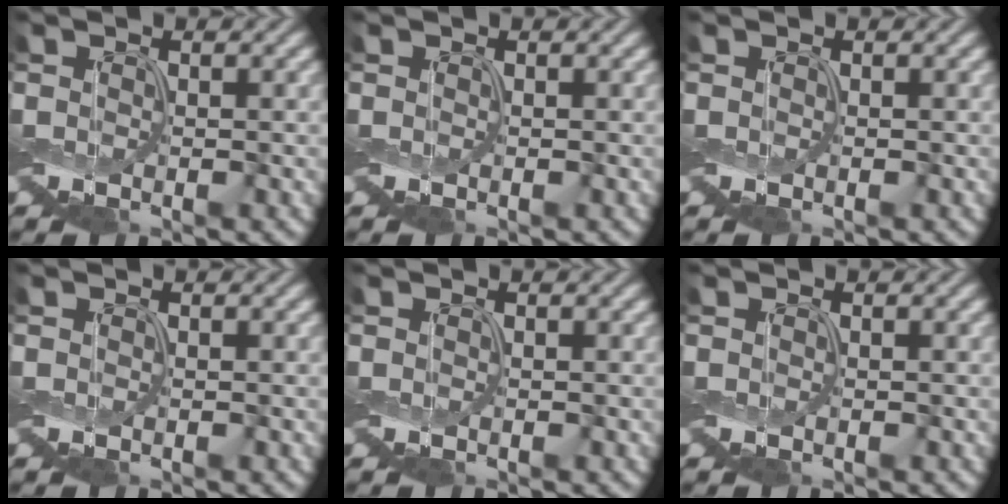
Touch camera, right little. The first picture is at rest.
{"total": 0.0}
{"total": 0.0}
{"total": 0.0}
{"total": 0.0}
{"total": 0.0}